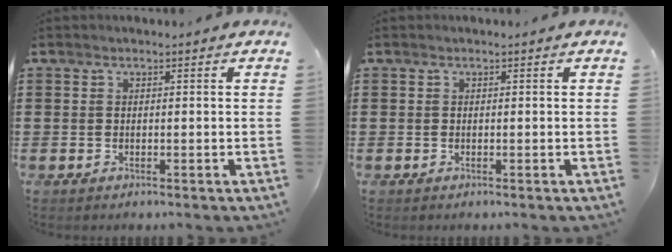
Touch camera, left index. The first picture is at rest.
{"total": 0.0}